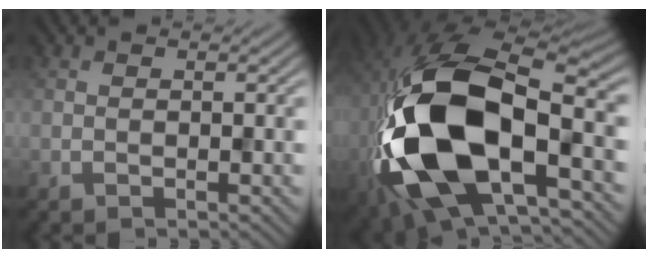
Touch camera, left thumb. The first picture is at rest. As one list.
[{"total": 19.0, "force": [-4.4, 10.0, 15.6], "torque": [-0.345, -0.039, -0.057]}]